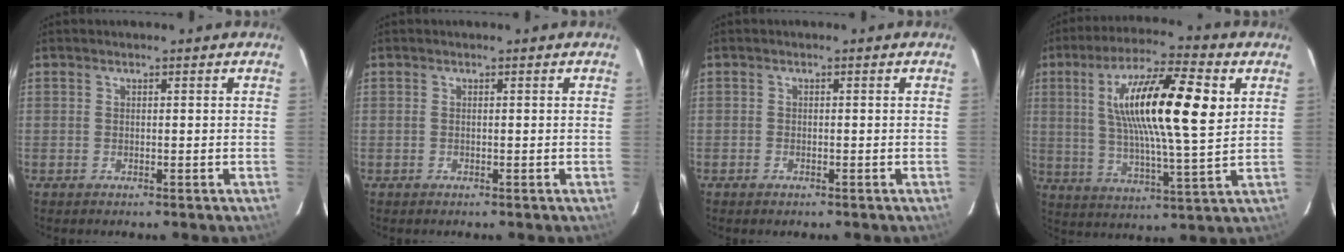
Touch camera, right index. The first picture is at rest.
{"total": 0.0}
{"total": 0.9, "force": [-0.6, 0.6, 0.2], "torque": [-0.005, 0.000, -0.011]}
{"total": 19.1, "force": [5.3, 3.6, 17.9], "torque": [-0.315, 0.015, 0.087]}